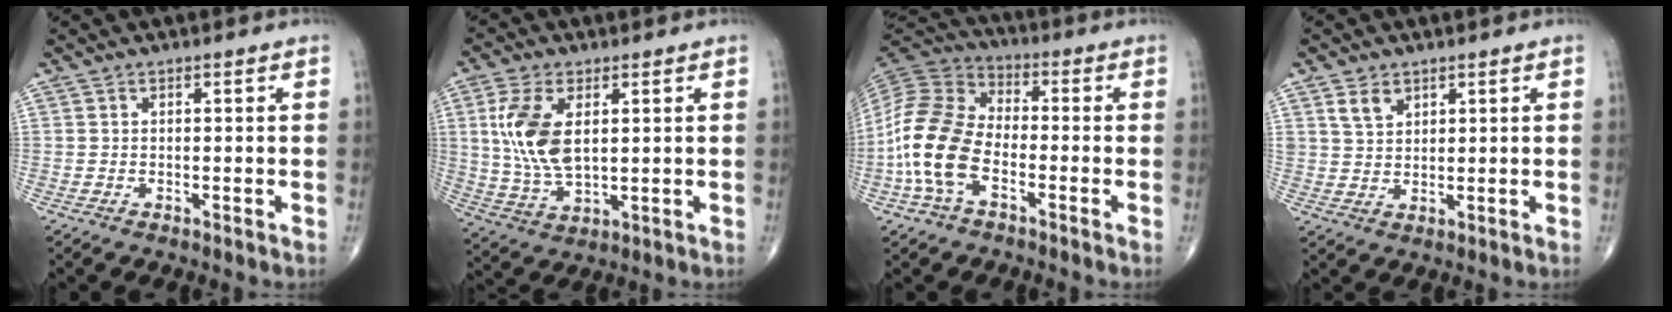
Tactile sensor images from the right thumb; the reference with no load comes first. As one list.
[{"total": 12.2, "force": [2.8, 6.3, 10.1], "torque": [-0.209, -0.011, 0.062]}, {"total": 14.6, "force": [-4.4, 8.6, 11.0], "torque": [-0.231, 0.033, -0.093]}, {"total": 3.8, "force": [2.3, 2.4, 1.8], "torque": [-0.019, -0.013, 0.048]}]